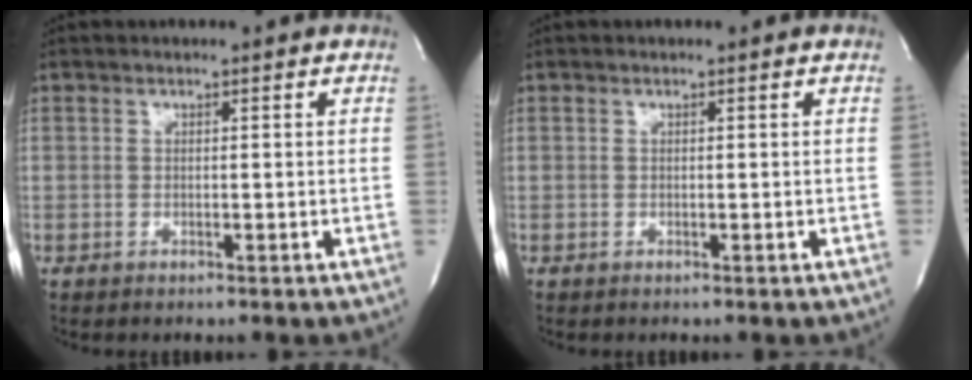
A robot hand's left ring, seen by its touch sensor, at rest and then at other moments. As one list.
[{"total": 0.0}]